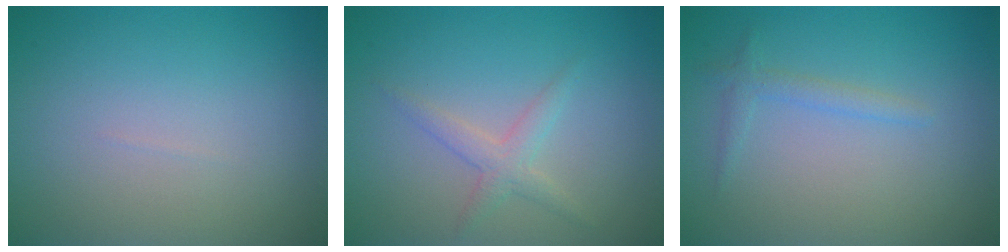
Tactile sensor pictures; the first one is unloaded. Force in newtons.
{"total": 1.9, "press": 1.9, "slide": 0.1}
{"total": 1.3, "press": 1.3, "slide": 0.1}